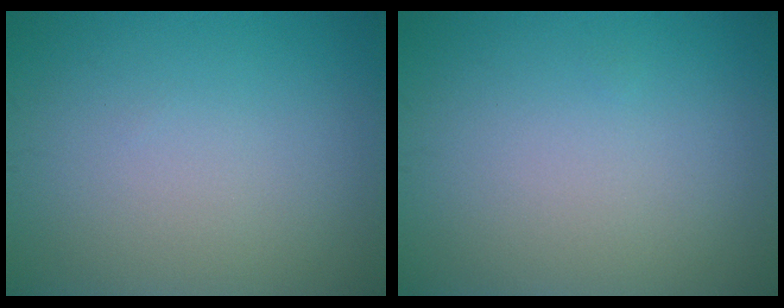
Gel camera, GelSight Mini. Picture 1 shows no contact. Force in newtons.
{"total": 0.0}